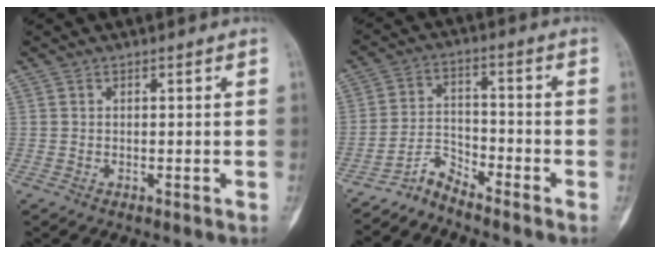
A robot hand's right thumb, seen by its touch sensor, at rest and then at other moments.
{"total": 4.9, "force": [-4.8, 0.8, 0.6], "torque": [-0.007, 0.043, -0.095]}